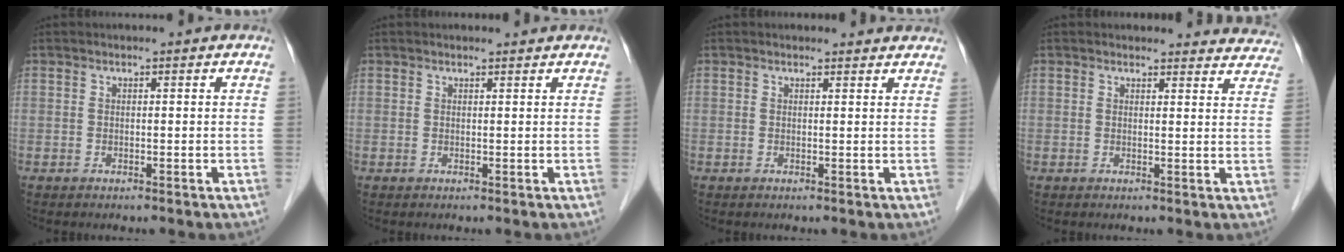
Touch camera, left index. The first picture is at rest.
{"total": 1.5, "force": [1.5, 0.1, 0.1], "torque": [-0.010, 0.002, 0.019]}
{"total": 3.1, "force": [3.0, 0.7, 0.3], "torque": [-0.006, 0.003, 0.025]}
{"total": 9.8, "force": [9.4, 2.5, 0.3], "torque": [0.041, -0.018, 0.067]}